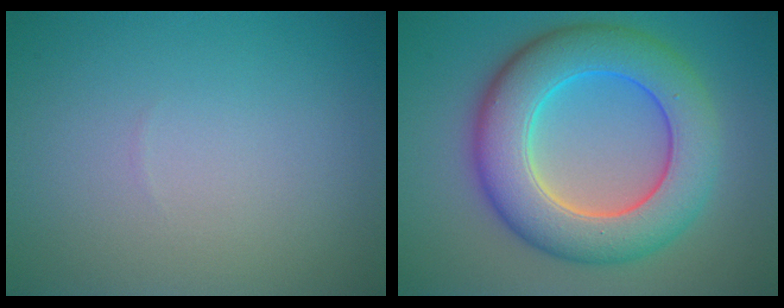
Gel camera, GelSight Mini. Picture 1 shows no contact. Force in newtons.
{"total": 9.8, "press": 9.8, "slide": 0.1}